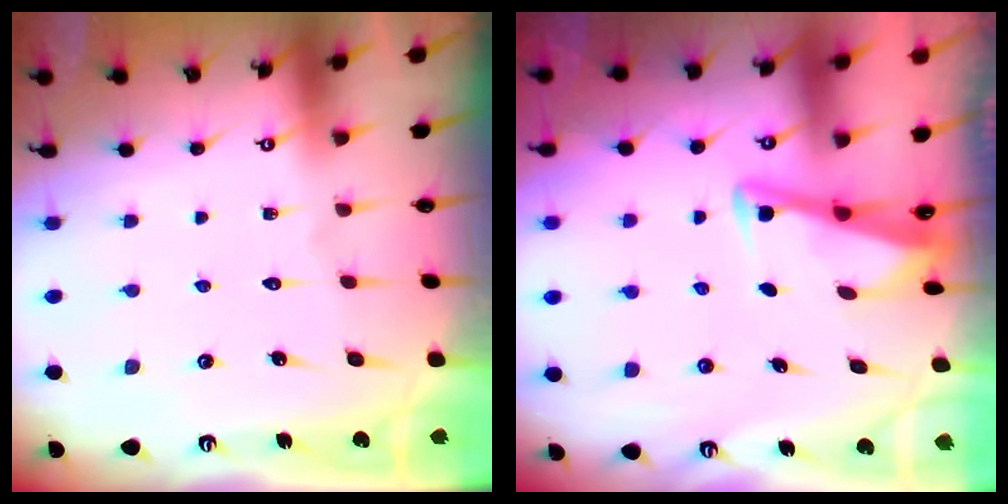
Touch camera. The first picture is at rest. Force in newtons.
{"total": 3.4, "press": 3.4, "slide": 0.3}